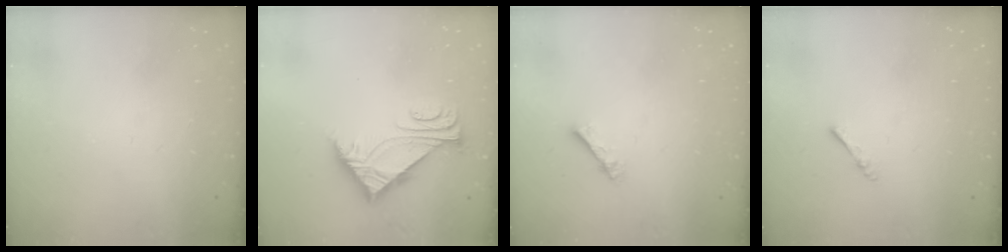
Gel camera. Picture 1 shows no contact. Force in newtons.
{"total": 6.6, "press": 6.6, "slide": 0.1}
{"total": 2.3, "press": 2.3, "slide": 0.3}
{"total": 2.4, "press": 2.3, "slide": 0.5}